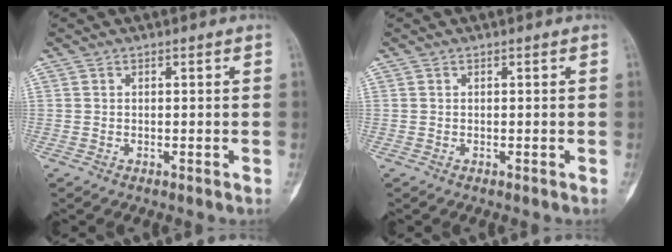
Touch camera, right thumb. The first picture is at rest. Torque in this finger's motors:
{"motor_torque": [-0.05, 0.03, 0.03, 0.07, 0.00]}